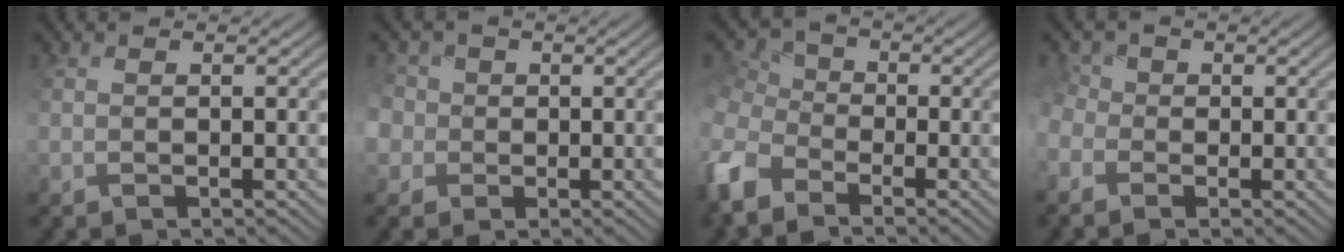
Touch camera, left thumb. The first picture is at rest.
{"total": 5.4, "force": [-0.1, 5.1, 1.7], "torque": [-0.072, 0.012, -0.026]}
{"total": 6.9, "force": [-3.7, 4.7, 3.3], "torque": [-0.104, -0.008, -0.084]}
{"total": 4.3, "force": [-1.4, 3.6, 2.0], "torque": [-0.061, 0.002, -0.029]}